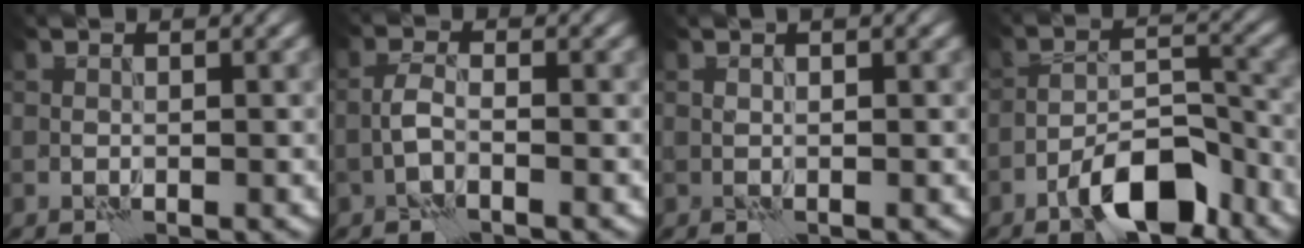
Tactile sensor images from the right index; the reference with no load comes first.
{"total": 0.8, "force": [-0.3, -0.3, 0.7], "torque": [-0.016, 0.004, -0.009]}
{"total": 1.2, "force": [1.0, -0.5, 0.3], "torque": [-0.004, 0.001, 0.019]}
{"total": 6.6, "force": [-4.5, 2.2, 4.4], "torque": [-0.065, 0.011, -0.076]}